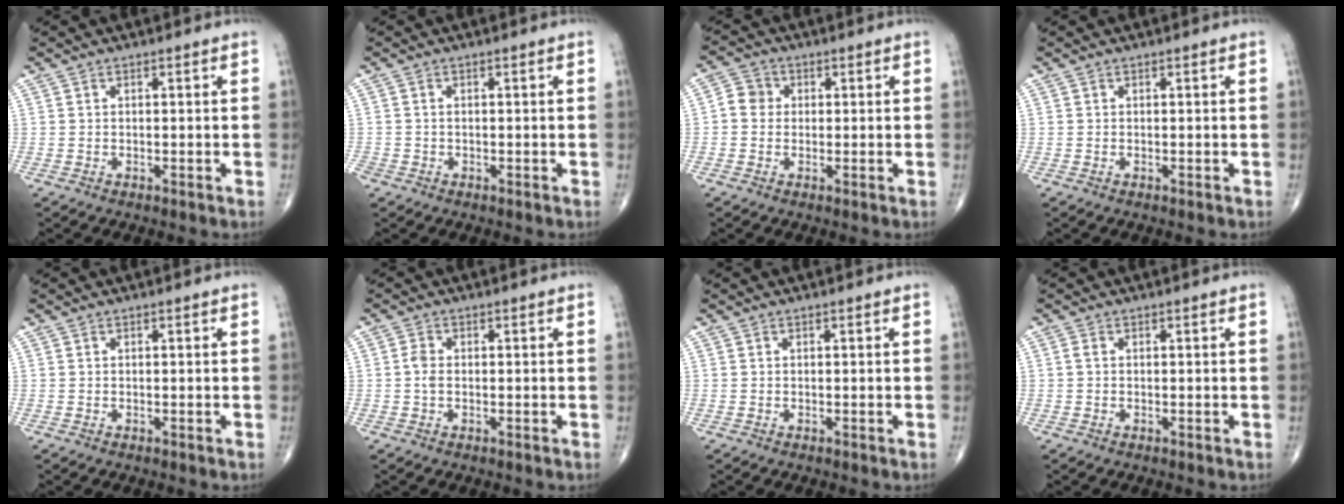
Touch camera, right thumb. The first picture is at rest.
{"total": 1.5, "force": [-0.6, 1.2, 0.6], "torque": [-0.009, 0.003, -0.013]}
{"total": 3.9, "force": [0.1, 3.6, 1.4], "torque": [-0.010, 0.009, -0.006]}
{"total": 0.0}
{"total": 0.0}
{"total": 2.0, "force": [-0.2, 1.2, 1.6], "torque": [-0.033, 0.003, -0.007]}
{"total": 0.0}
{"total": 0.8, "force": [0.0, 0.5, 0.6], "torque": [-0.014, -0.001, 0.000]}